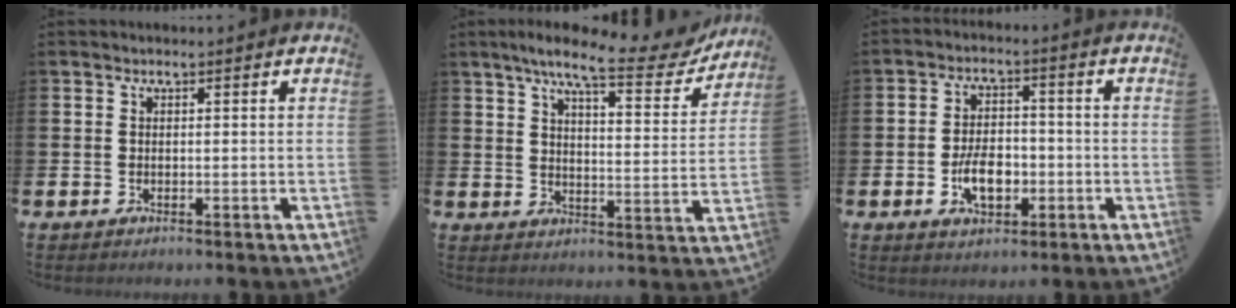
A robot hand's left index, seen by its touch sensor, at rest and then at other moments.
{"total": 8.7, "force": [7.0, 1.4, 4.9], "torque": [-0.092, -0.039, 0.112]}
{"total": 5.7, "force": [-1.6, 3.4, 4.3], "torque": [-0.067, 0.007, -0.029]}